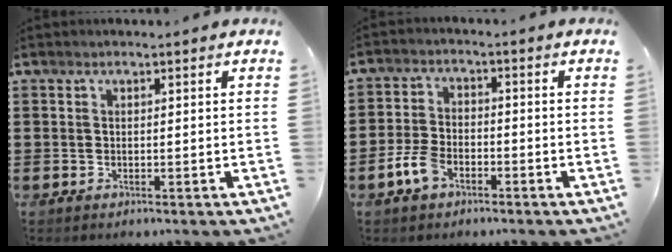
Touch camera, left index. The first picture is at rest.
{"total": 5.0, "force": [-2.7, 2.6, 3.3], "torque": [-0.088, 0.000, -0.058]}